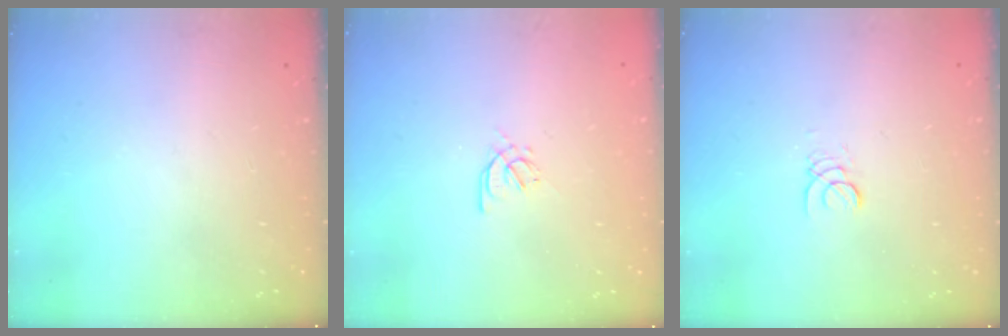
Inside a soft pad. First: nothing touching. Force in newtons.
{"total": 2.4, "press": 2.4, "slide": 0.6}
{"total": 1.3, "press": 1.3, "slide": 0.1}